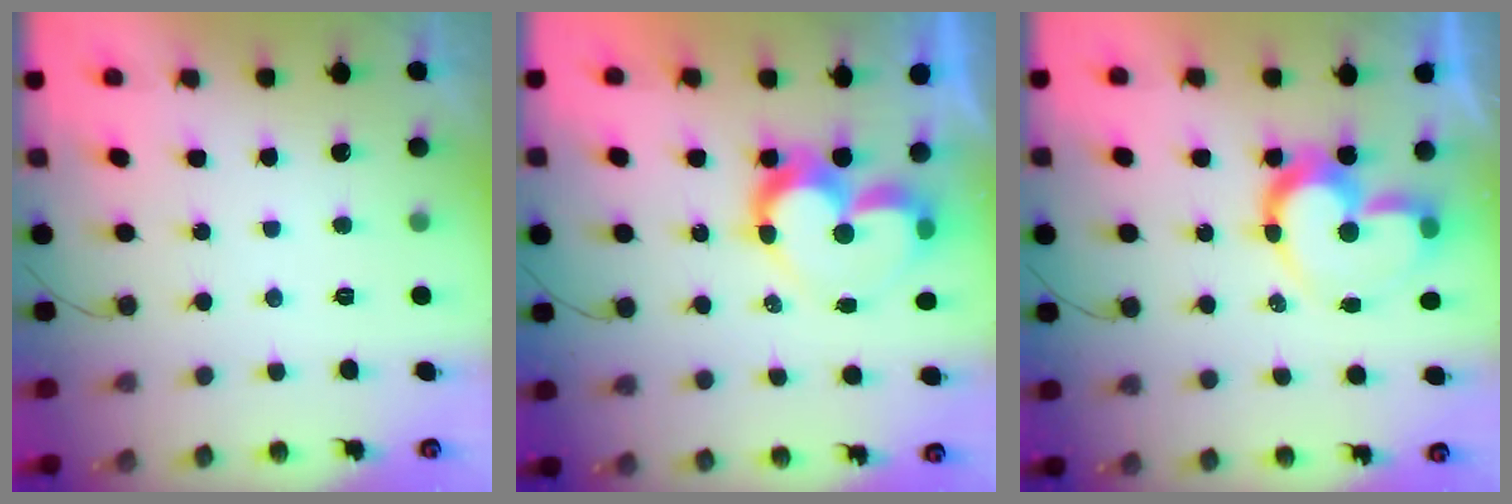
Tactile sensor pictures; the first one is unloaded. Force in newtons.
{"total": 12.3, "press": 12.2, "slide": 1.1}
{"total": 13.3, "press": 13.3, "slide": 1.2}